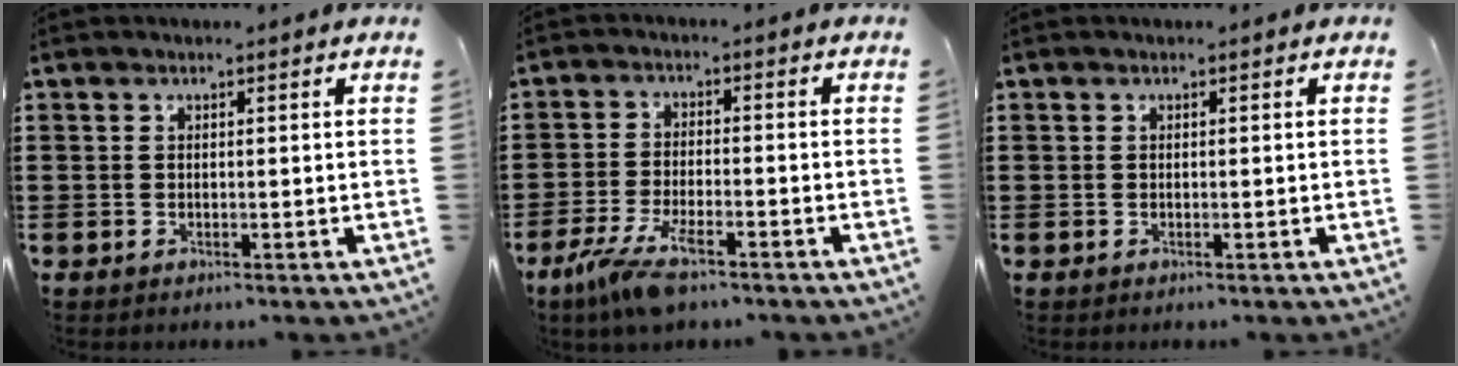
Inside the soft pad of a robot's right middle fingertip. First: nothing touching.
{"total": 6.9, "force": [-4.4, 1.7, 5.1], "torque": [-0.121, -0.015, -0.085]}
{"total": 0.0}